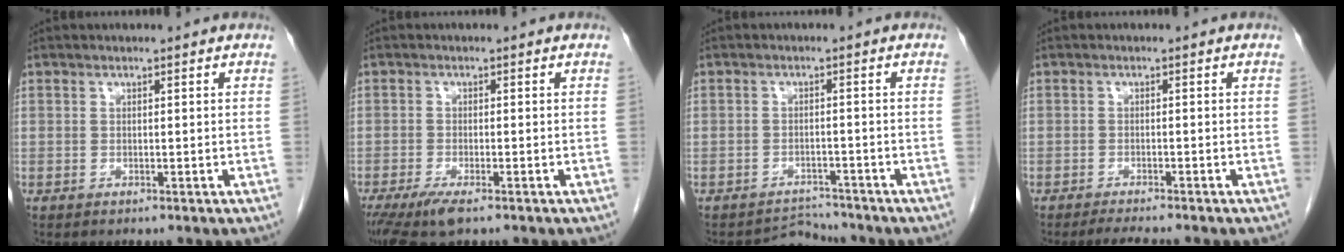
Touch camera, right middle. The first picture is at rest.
{"total": 5.6, "force": [-3.7, 1.2, 4.0], "torque": [-0.073, -0.016, -0.063]}
{"total": 3.0, "force": [-2.7, 0.2, -1.3], "torque": [0.019, 0.000, -0.039]}
{"total": 3.6, "force": [-3.2, -0.2, 1.7], "torque": [-0.028, -0.012, -0.048]}